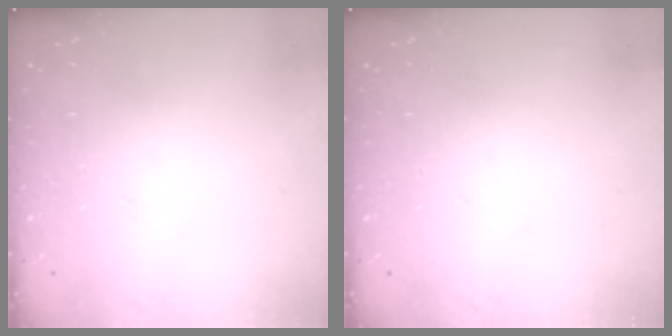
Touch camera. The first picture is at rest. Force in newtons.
{"total": 0.0}